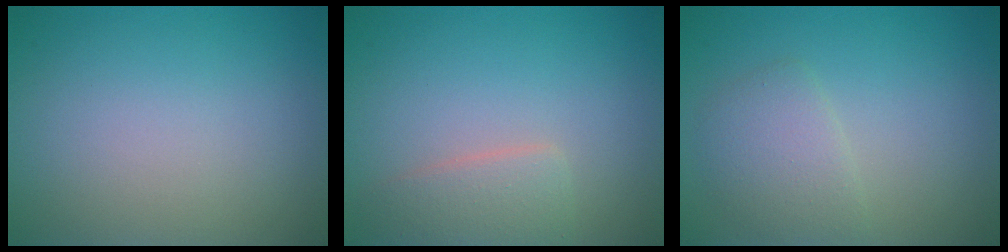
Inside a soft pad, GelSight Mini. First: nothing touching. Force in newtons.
{"total": 2.5, "press": 2.5, "slide": 0.1}
{"total": 2.7, "press": 2.7, "slide": 0.1}